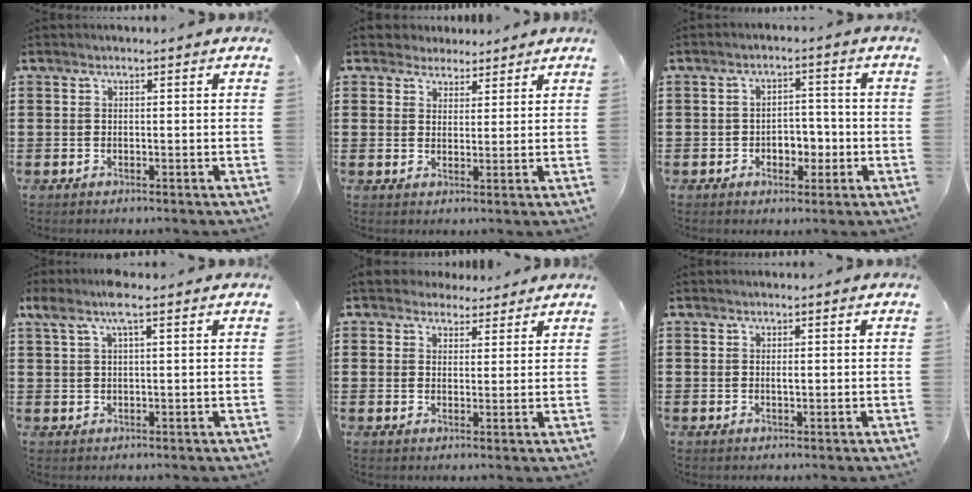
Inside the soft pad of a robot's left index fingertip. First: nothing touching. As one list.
[{"total": 3.1, "force": [2.6, 1.6, -0.2], "torque": [-0.009, 0.007, 0.051]}, {"total": 4.0, "force": [-1.3, 2.8, 2.5], "torque": [-0.046, 0.003, -0.030]}, {"total": 4.6, "force": [2.3, 0.9, 3.9], "torque": [-0.082, 0.005, 0.040]}, {"total": 3.9, "force": [3.4, 1.9, 0.5], "torque": [-0.023, 0.004, 0.065]}, {"total": 0.9, "force": [0.2, 0.2, 0.9], "torque": [-0.018, -0.001, 0.004]}]